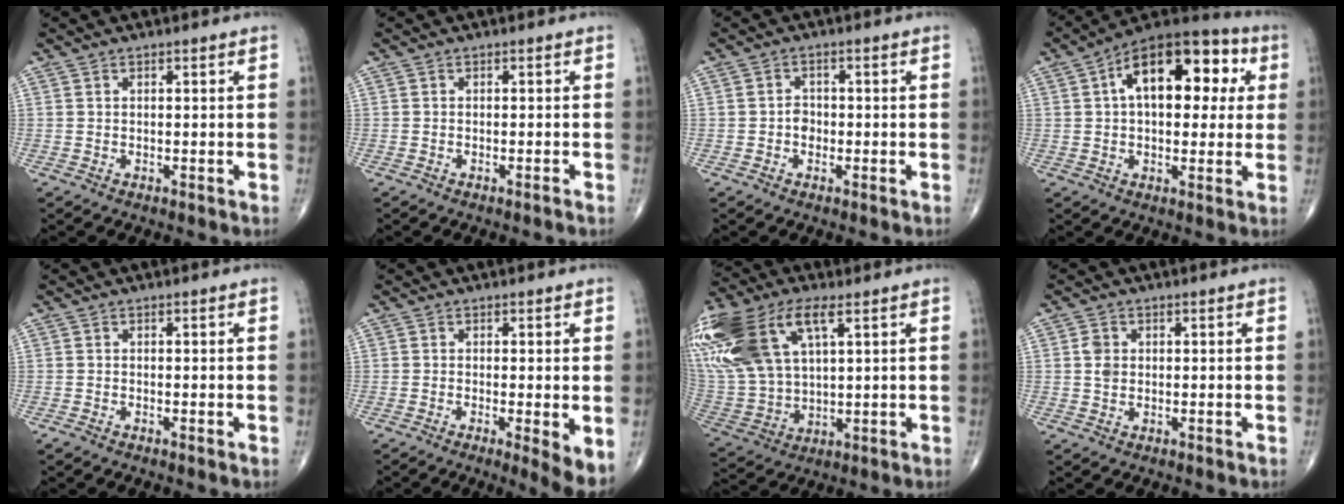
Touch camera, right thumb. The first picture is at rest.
{"total": 0.6, "force": [-0.5, -0.2, 0.3], "torque": [-0.011, 0.000, -0.009]}
{"total": 2.3, "force": [-0.6, 1.9, 1.2], "torque": [-0.007, 0.007, -0.014]}
{"total": 19.1, "force": [4.7, 10.4, 15.4], "torque": [-0.191, 0.029, 0.058]}
{"total": 0.8, "force": [-0.5, 0.2, 0.7], "torque": [-0.014, -0.004, -0.011]}
{"total": 5.0, "force": [-1.1, 0.7, 4.8], "torque": [-0.079, -0.018, -0.022]}
{"total": 24.8, "force": [10.4, 12.8, 18.6], "torque": [-0.441, 0.011, 0.203]}
{"total": 2.6, "force": [0.3, 2.1, 1.5], "torque": [-0.022, 0.000, 0.005]}